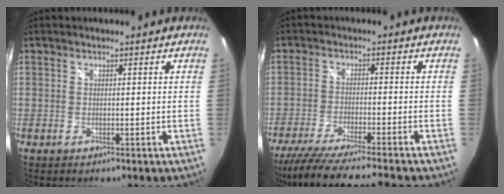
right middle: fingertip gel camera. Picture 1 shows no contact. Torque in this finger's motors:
{"motor_torque": [0.23, -0.23, 0.10, 0.08]}